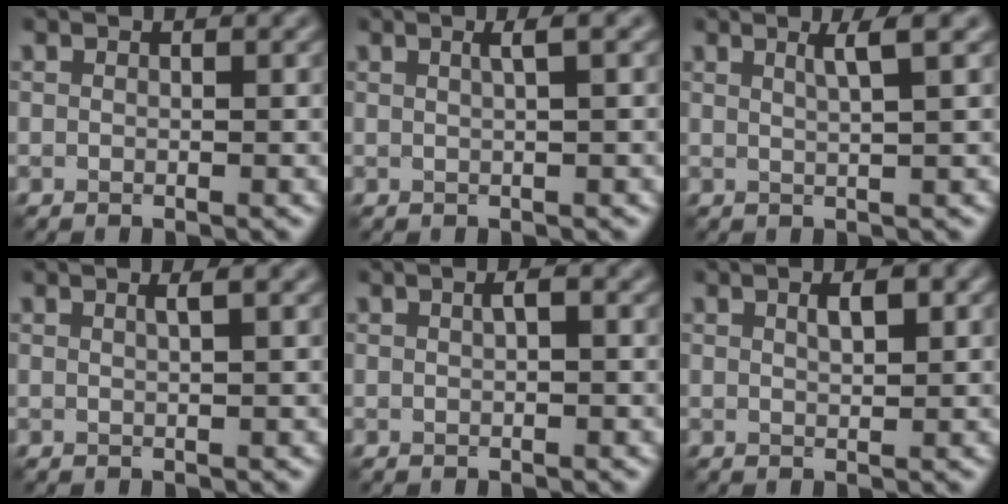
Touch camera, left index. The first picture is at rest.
{"total": 1.8, "force": [0.6, 0.5, 1.7], "torque": [-0.021, 0.009, 0.005]}
{"total": 2.4, "force": [1.1, 0.5, 2.1], "torque": [-0.023, 0.007, 0.014]}
{"total": 1.4, "force": [0.6, 0.4, 1.3], "torque": [-0.013, 0.005, 0.002]}
{"total": 0.9, "force": [0.2, 0.1, 0.8], "torque": [-0.016, 0.006, 0.004]}
{"total": 1.8, "force": [0.7, 0.5, 1.5], "torque": [-0.022, 0.002, 0.012]}